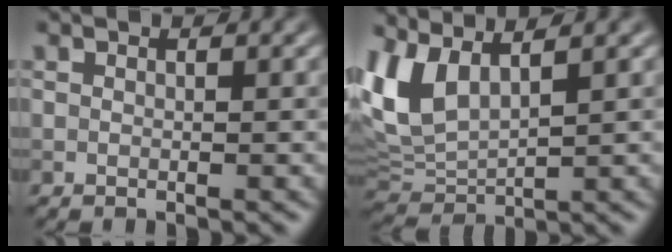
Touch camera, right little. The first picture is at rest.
{"total": 5.7, "force": [2.4, 2.8, 4.2], "torque": [-0.112, 0.000, 0.051]}